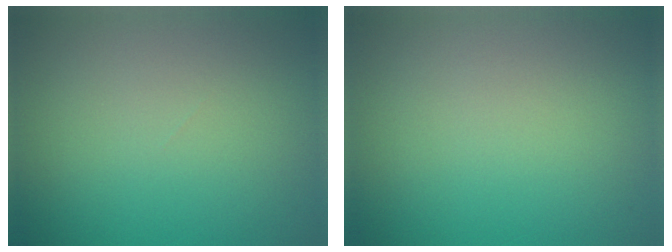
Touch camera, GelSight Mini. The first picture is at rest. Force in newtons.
{"total": 0.0}